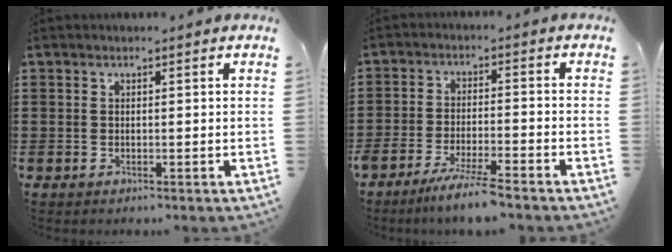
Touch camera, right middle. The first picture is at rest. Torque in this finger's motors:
{"motor_torque": [1.45, -0.69, 0.31, 0.13]}